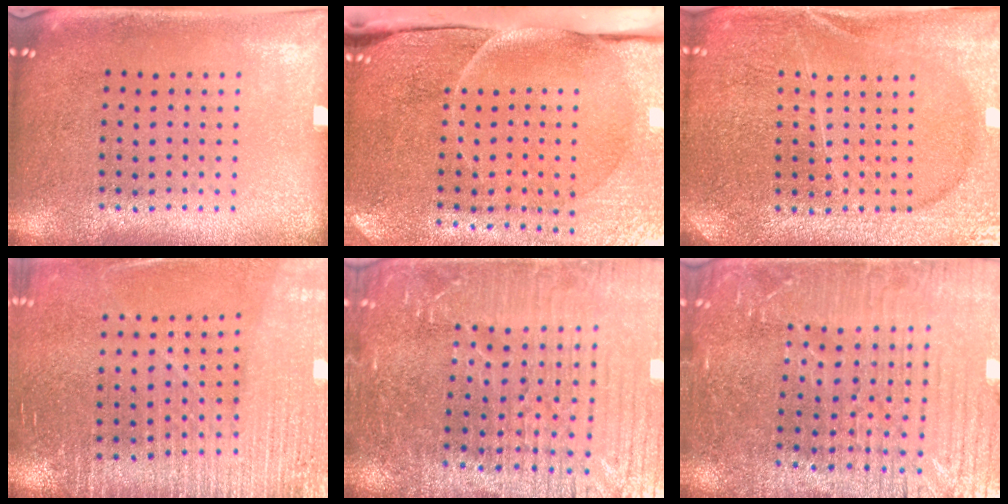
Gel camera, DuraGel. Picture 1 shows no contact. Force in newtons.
{"total": 4.9, "press": 3.9, "slide": 2.9}
{"total": 4.0, "press": 3.9, "slide": 1.1}
{"total": 3.2, "press": 3.2, "slide": 0.2}
{"total": 5.2, "press": 4.9, "slide": 1.9}
{"total": 4.1, "press": 3.9, "slide": 1.1}